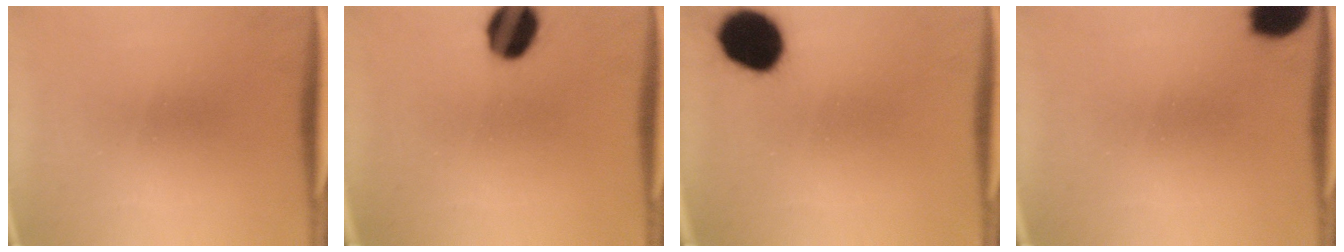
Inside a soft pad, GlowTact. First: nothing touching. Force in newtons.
{"total": 10.4}
{"total": 13.6}
{"total": 9.1}